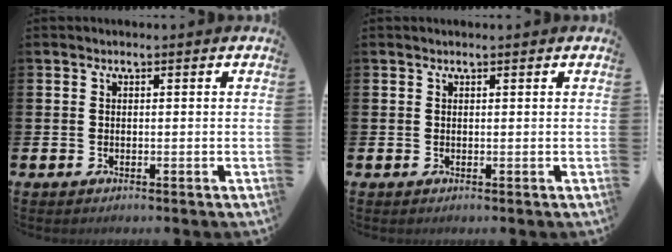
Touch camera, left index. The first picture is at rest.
{"total": 0.0}